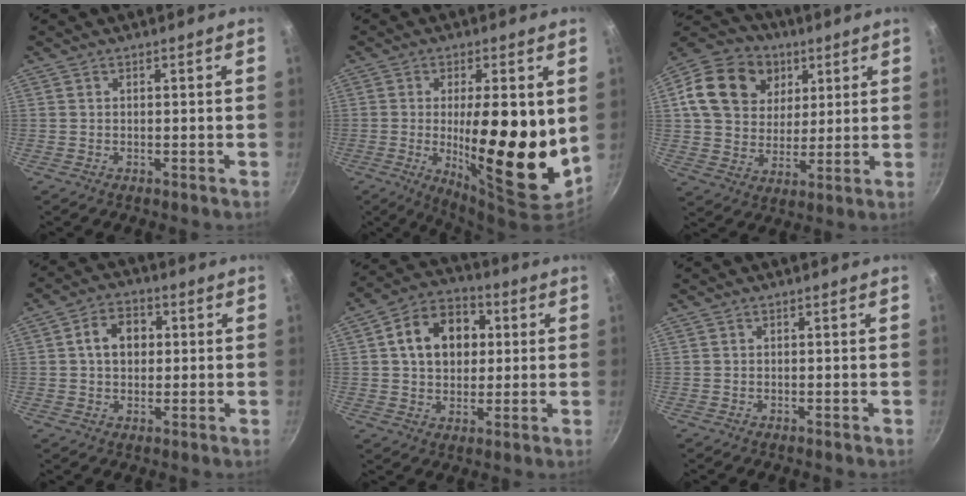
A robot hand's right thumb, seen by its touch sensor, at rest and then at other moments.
{"total": 18.5, "force": [0.2, 5.4, 17.7], "torque": [-0.253, -0.027, 0.006]}
{"total": 17.9, "force": [5.6, 14.4, 9.0], "torque": [-0.149, 0.005, 0.091]}
{"total": 7.3, "force": [1.2, 5.6, 4.6], "torque": [-0.049, 0.012, 0.011]}
{"total": 13.7, "force": [2.9, 10.2, 8.6], "torque": [-0.109, 0.019, 0.035]}
{"total": 0.0}